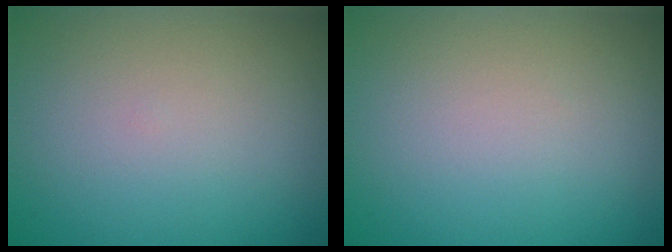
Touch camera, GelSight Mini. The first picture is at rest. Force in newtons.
{"total": 0.0}